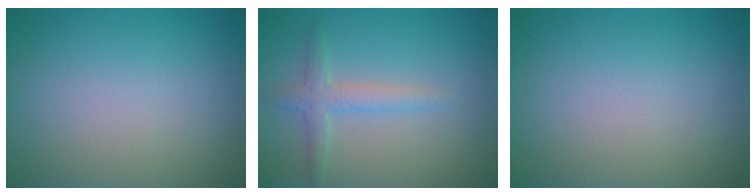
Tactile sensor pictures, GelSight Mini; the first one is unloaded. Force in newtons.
{"total": 2.2, "press": 2.2, "slide": 0.0}
{"total": 0.0}